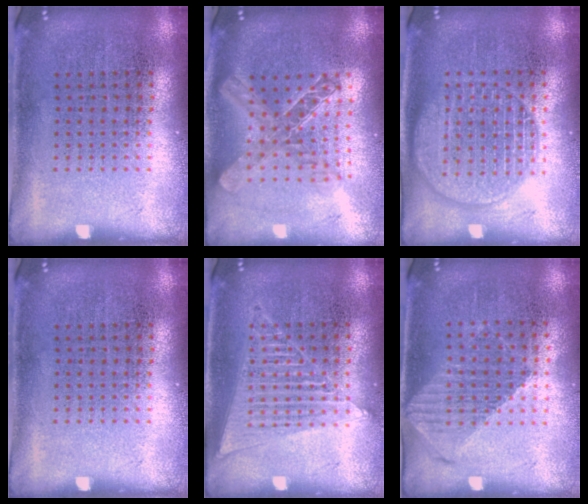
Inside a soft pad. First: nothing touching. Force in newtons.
{"total": 1.9, "press": 1.6, "slide": 1.0}
{"total": 1.8, "press": 1.8, "slide": 0.2}
{"total": 0.0}
{"total": 1.4, "press": 1.4, "slide": 0.1}
{"total": 1.2, "press": 1.1, "slide": 0.5}